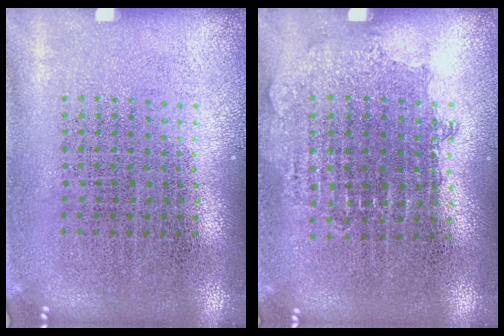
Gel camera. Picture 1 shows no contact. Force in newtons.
{"total": 0.8, "press": 0.8, "slide": 0.3}